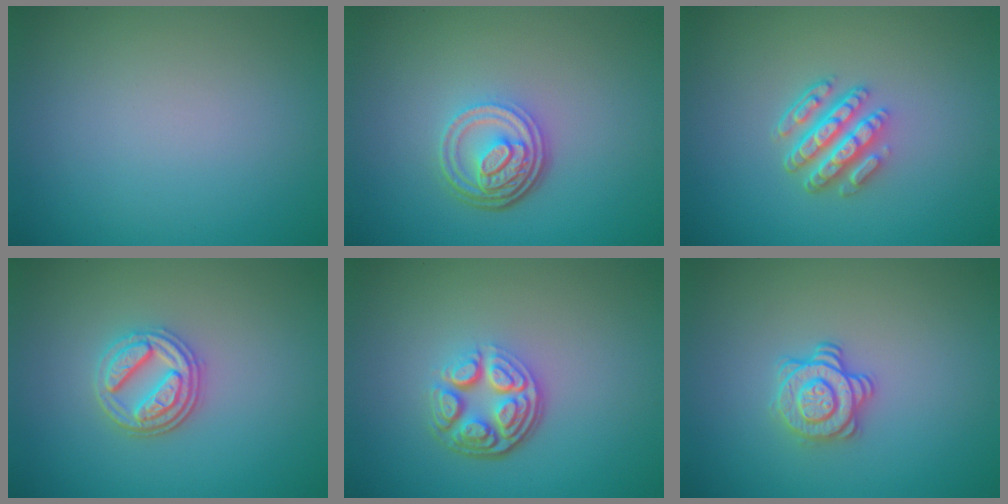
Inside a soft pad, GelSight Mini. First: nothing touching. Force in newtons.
{"total": 4.7, "press": 3.4, "slide": 3.3}
{"total": 4.6, "press": 3.2, "slide": 3.3}
{"total": 3.4, "press": 3.0, "slide": 1.7}
{"total": 4.9, "press": 3.4, "slide": 3.5}
{"total": 2.9, "press": 2.5, "slide": 1.4}